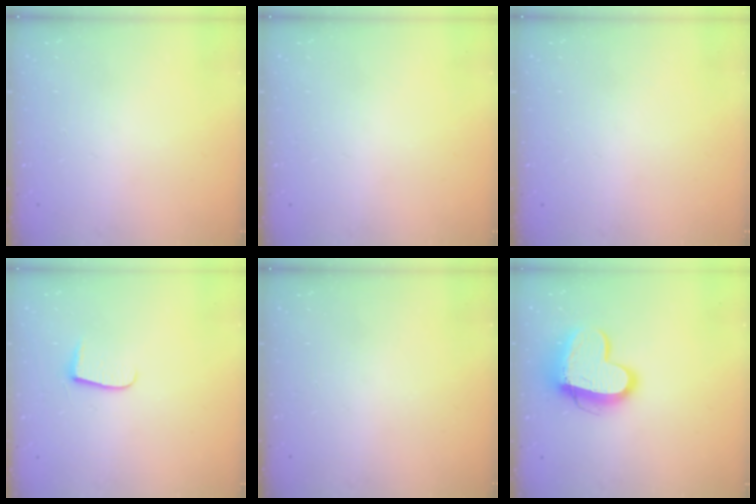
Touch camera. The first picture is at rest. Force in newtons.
{"total": 0.0}
{"total": 0.0}
{"total": 6.5, "press": 6.5, "slide": 0.8}
{"total": 0.0}
{"total": 13.7, "press": 13.6, "slide": 1.3}